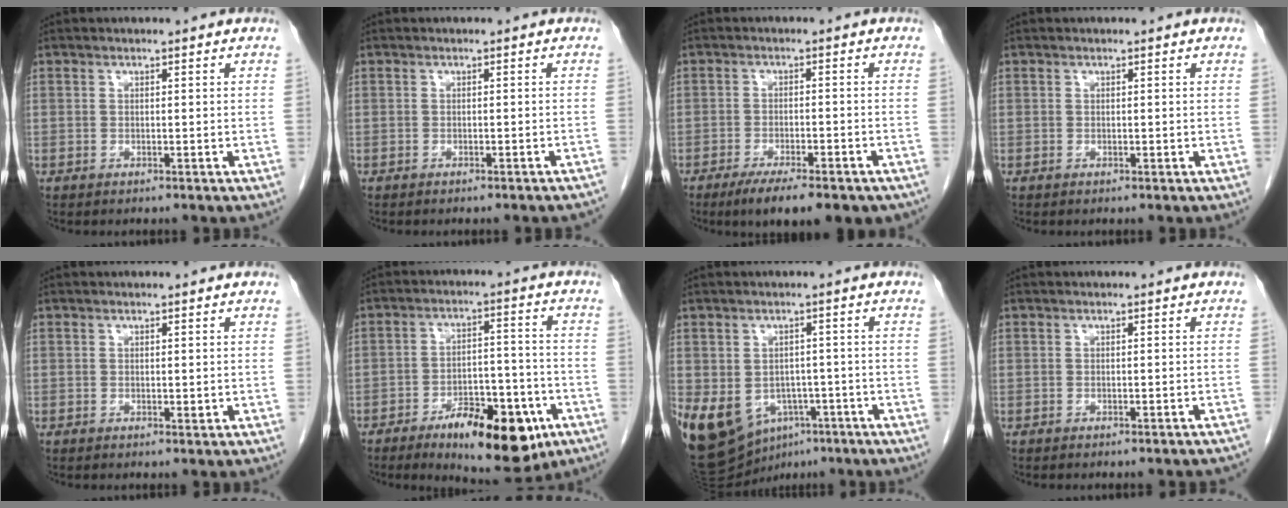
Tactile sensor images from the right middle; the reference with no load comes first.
{"total": 3.9, "force": [-3.7, -0.1, 1.2], "torque": [-0.015, -0.008, -0.041]}
{"total": 11.6, "force": [-8.5, 3.1, 7.2], "torque": [-0.086, -0.007, -0.118]}
{"total": 0.0}
{"total": 0.5, "force": [0.0, 0.3, 0.4], "torque": [-0.003, -0.001, 0.000]}
{"total": 14.1, "force": [-7.6, 5.1, 10.7], "torque": [-0.148, 0.004, -0.108]}
{"total": 12.9, "force": [-5.8, 9.5, 6.6], "torque": [-0.139, 0.008, -0.078]}
{"total": 4.8, "force": [-4.6, 0.6, 1.5], "torque": [-0.018, -0.007, -0.047]}